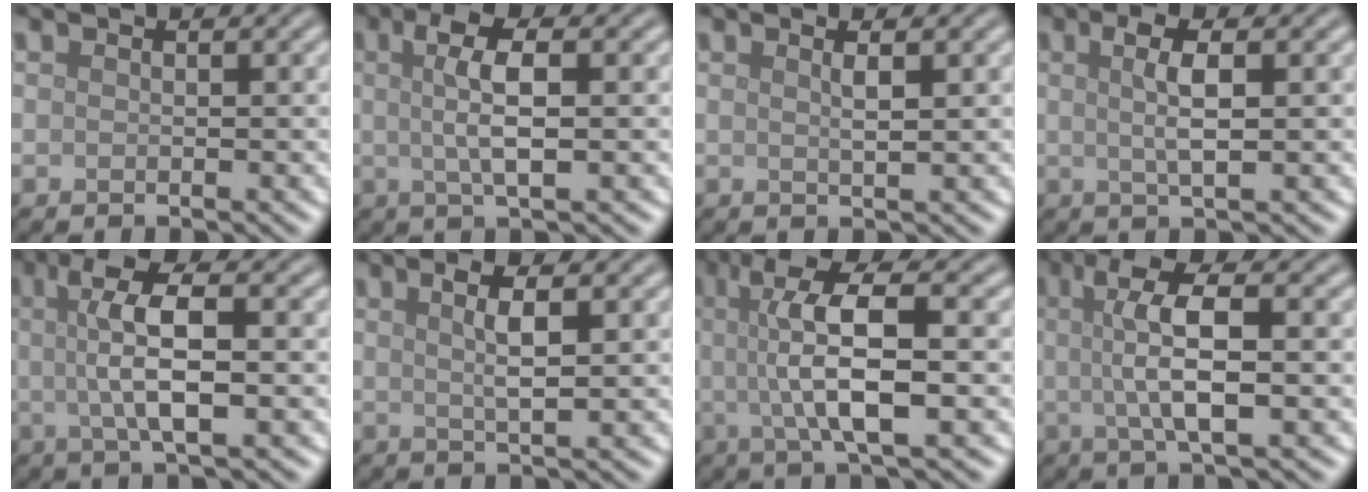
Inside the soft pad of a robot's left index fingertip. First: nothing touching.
{"total": 4.3, "force": [0.6, 1.1, 4.1], "torque": [-0.076, 0.003, 0.010]}
{"total": 1.6, "force": [0.6, 0.3, 1.5], "torque": [-0.022, 0.003, 0.007]}
{"total": 3.3, "force": [0.7, 0.8, 3.2], "torque": [-0.058, 0.002, 0.011]}
{"total": 6.4, "force": [0.6, 1.8, 6.1], "torque": [-0.105, 0.006, 0.005]}
{"total": 3.1, "force": [0.8, 0.7, 2.9], "torque": [-0.050, 0.003, 0.014]}
{"total": 8.8, "force": [0.6, 2.5, 8.4], "torque": [-0.138, 0.010, 0.006]}
{"total": 6.4, "force": [0.6, 1.8, 6.1], "torque": [-0.105, 0.005, 0.006]}